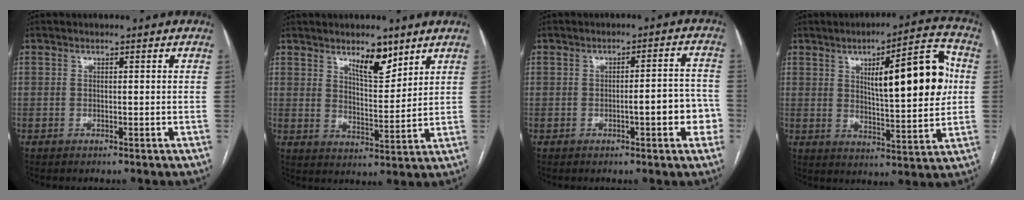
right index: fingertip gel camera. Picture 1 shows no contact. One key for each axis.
{"total": 6.6, "fx": 4.6, "fy": 2.1, "fz": 4.2, "tx": -0.072, "ty": -0.007, "tz": 0.078}
{"total": 6.1, "fx": -2.0, "fy": 1.3, "fz": 5.7, "tx": -0.066, "ty": 0.019, "tz": -0.024}
{"total": 15.8, "fx": 3.2, "fy": 3.1, "fz": 15.1, "tx": -0.212, "ty": 0.021, "tz": 0.048}